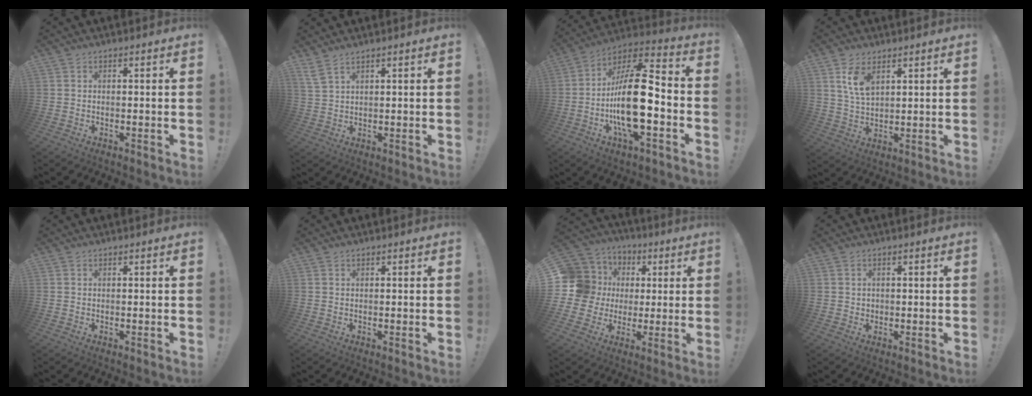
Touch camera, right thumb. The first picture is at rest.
{"total": 3.8, "force": [2.9, 0.8, 2.4], "torque": [-0.049, -0.011, 0.055]}
{"total": 22.4, "force": [-4.1, 8.1, 20.5], "torque": [-0.371, 0.019, -0.069]}
{"total": 7.7, "force": [4.0, 4.1, 5.2], "torque": [-0.093, -0.013, 0.074]}
{"total": 0.0}
{"total": 0.0}
{"total": 13.7, "force": [2.0, 12.8, 4.5], "torque": [-0.078, -0.010, 0.061]}
{"total": 1.2, "force": [0.3, 1.1, 0.3], "torque": [-0.003, 0.000, 0.004]}